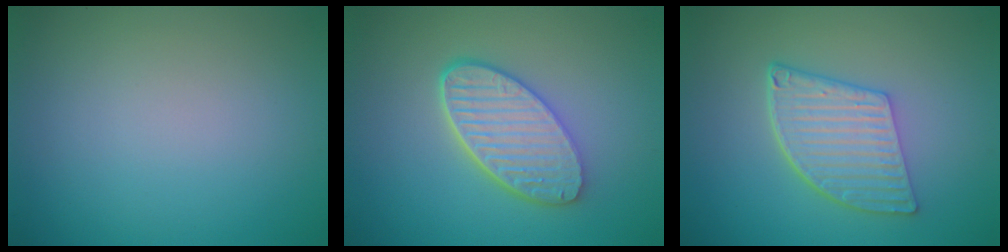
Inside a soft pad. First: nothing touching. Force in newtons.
{"total": 5.6, "press": 4.4, "slide": 3.5}
{"total": 5.5, "press": 4.1, "slide": 3.7}